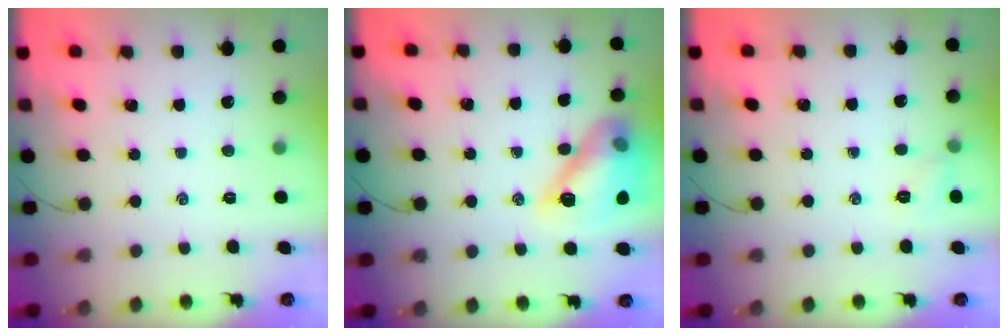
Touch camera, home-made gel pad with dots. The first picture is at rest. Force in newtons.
{"total": 14.7, "press": 14.6, "slide": 1.4}
{"total": 4.8, "press": 4.5, "slide": 1.4}